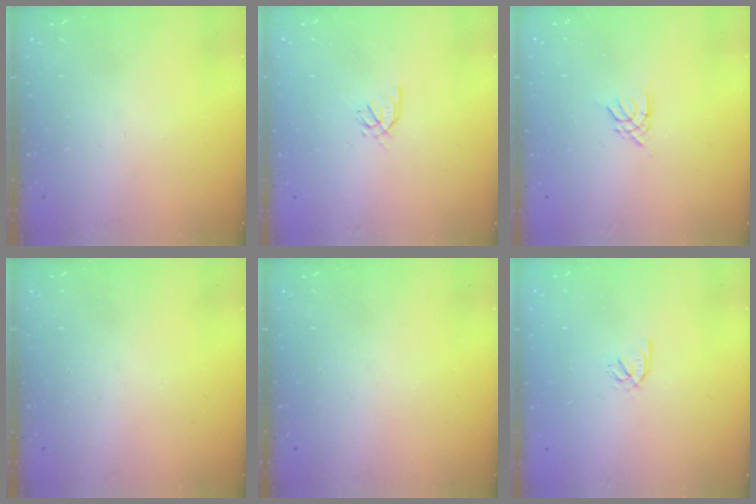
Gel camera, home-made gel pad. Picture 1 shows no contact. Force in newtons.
{"total": 2.6, "press": 2.5, "slide": 0.7}
{"total": 2.7, "press": 2.7, "slide": 0.5}
{"total": 0.0}
{"total": 0.0}
{"total": 2.1, "press": 1.9, "slide": 0.8}